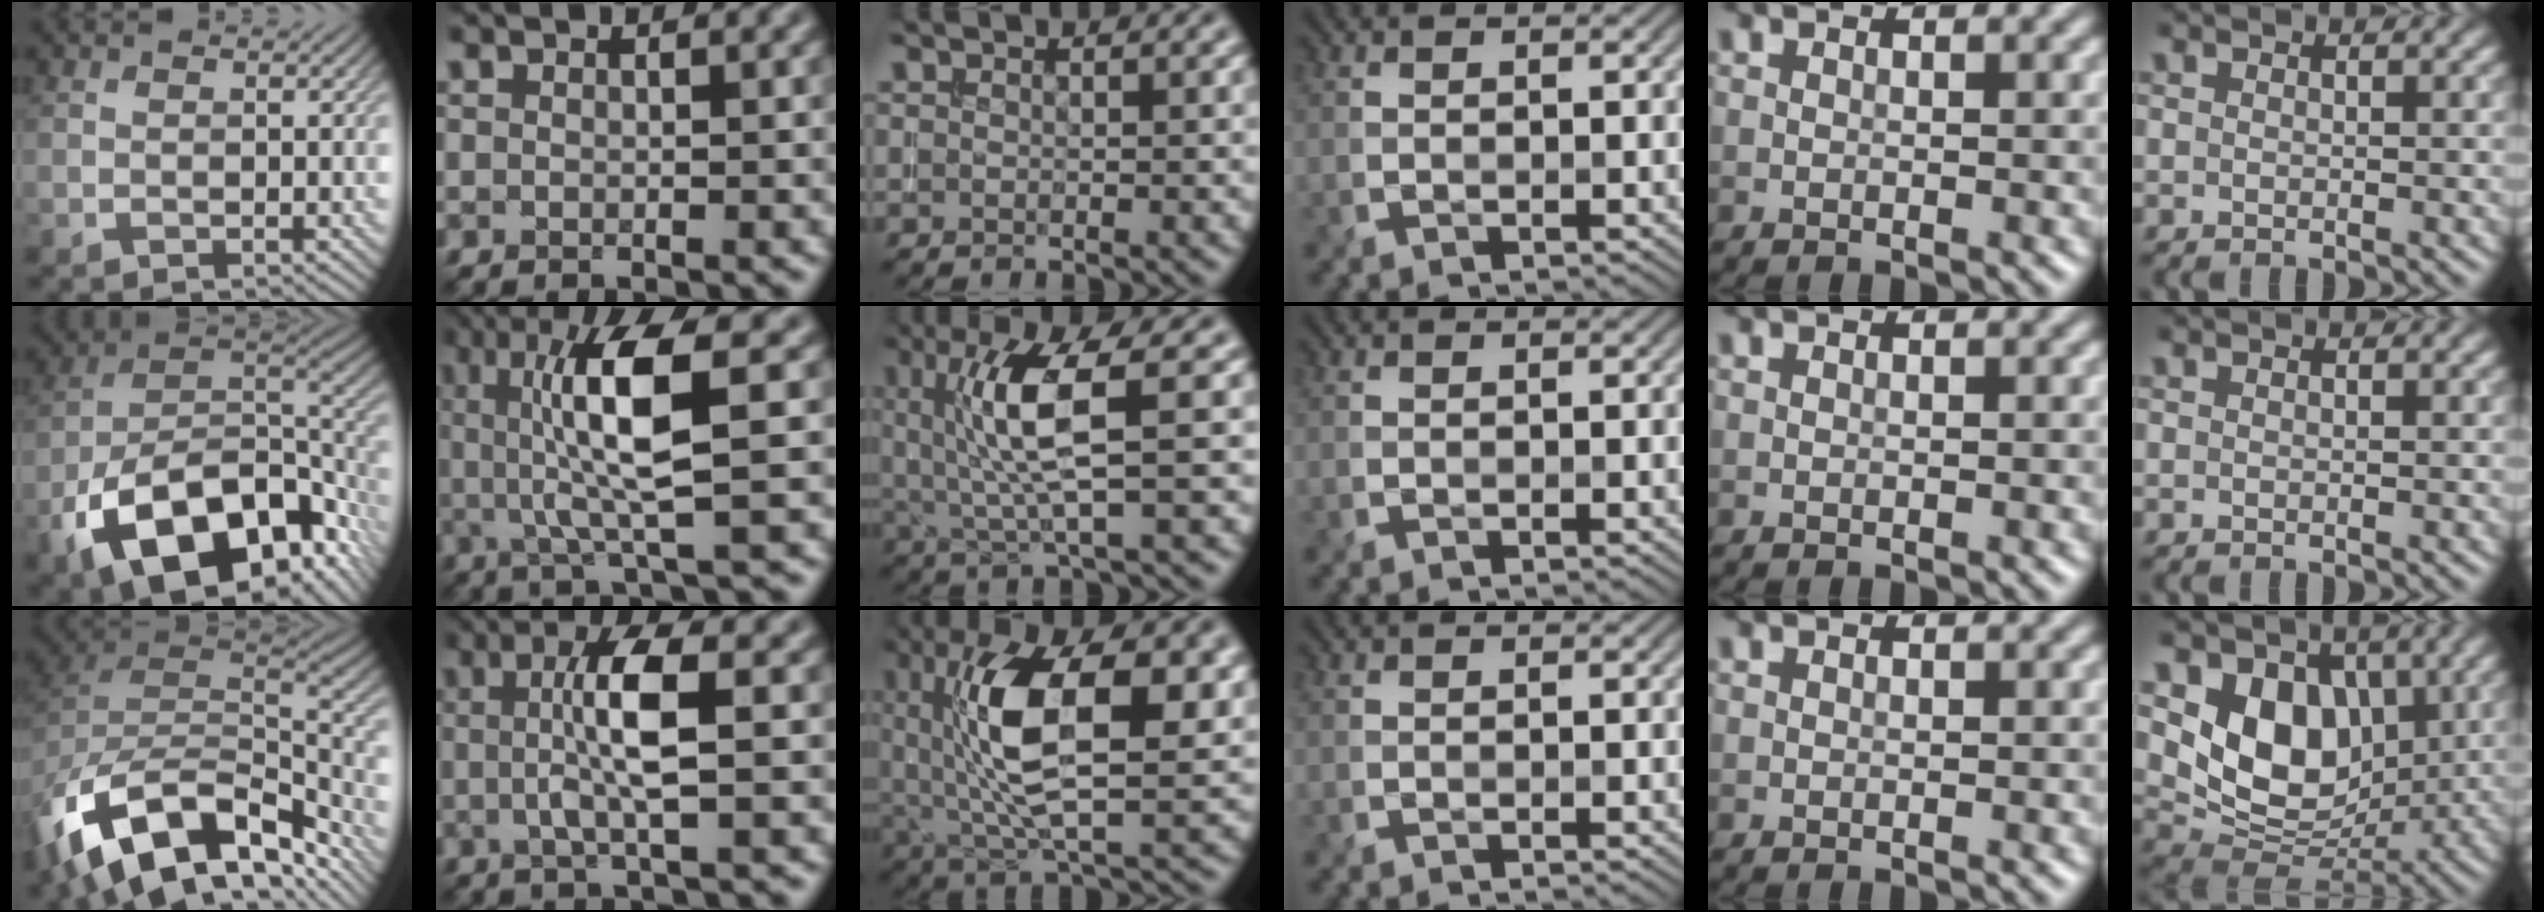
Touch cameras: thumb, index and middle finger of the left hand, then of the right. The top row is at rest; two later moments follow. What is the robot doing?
{"motion": "insert", "object": "drawer"}